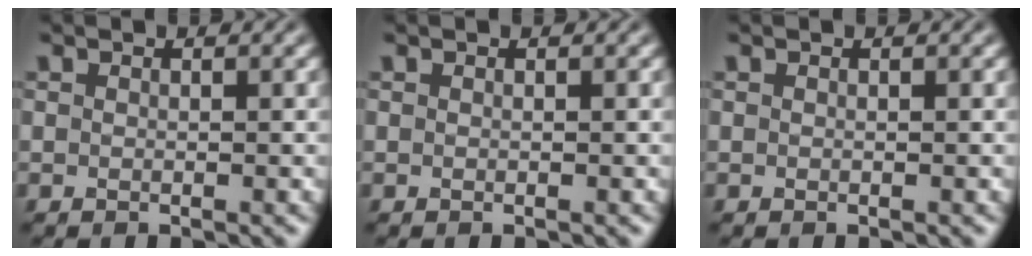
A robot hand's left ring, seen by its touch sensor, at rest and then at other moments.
{"total": 0.0}
{"total": 0.0}